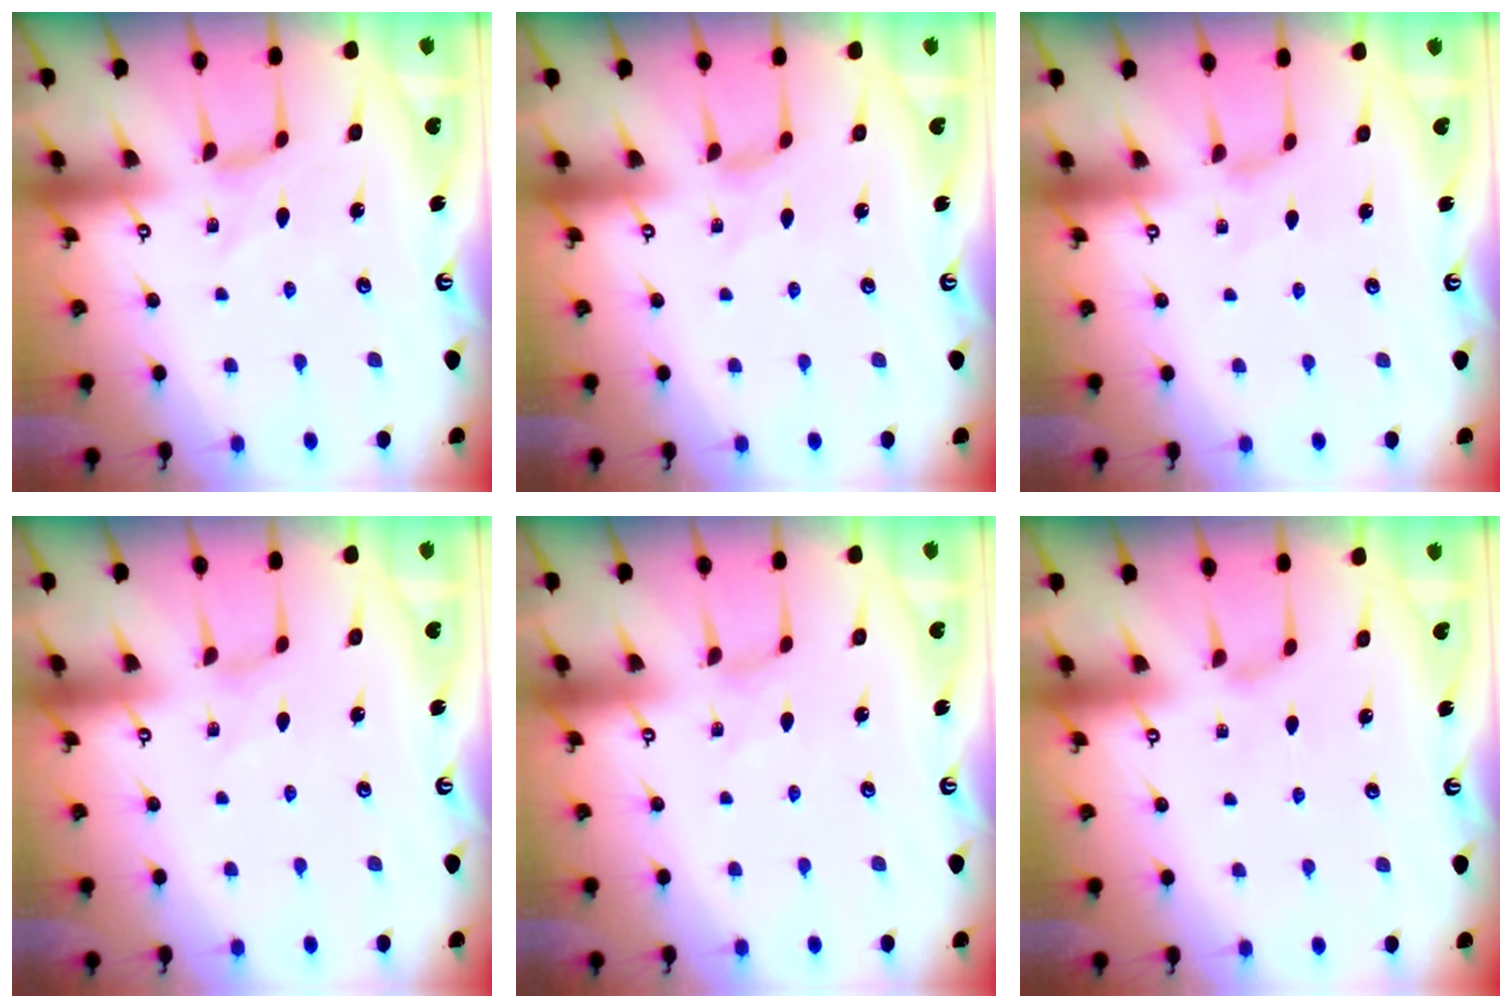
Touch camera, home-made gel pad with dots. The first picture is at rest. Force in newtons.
{"total": 1.1, "press": 1.1, "slide": 0.2}
{"total": 0.0}
{"total": 0.0}
{"total": 0.0}
{"total": 1.0, "press": 1.0, "slide": 0.3}